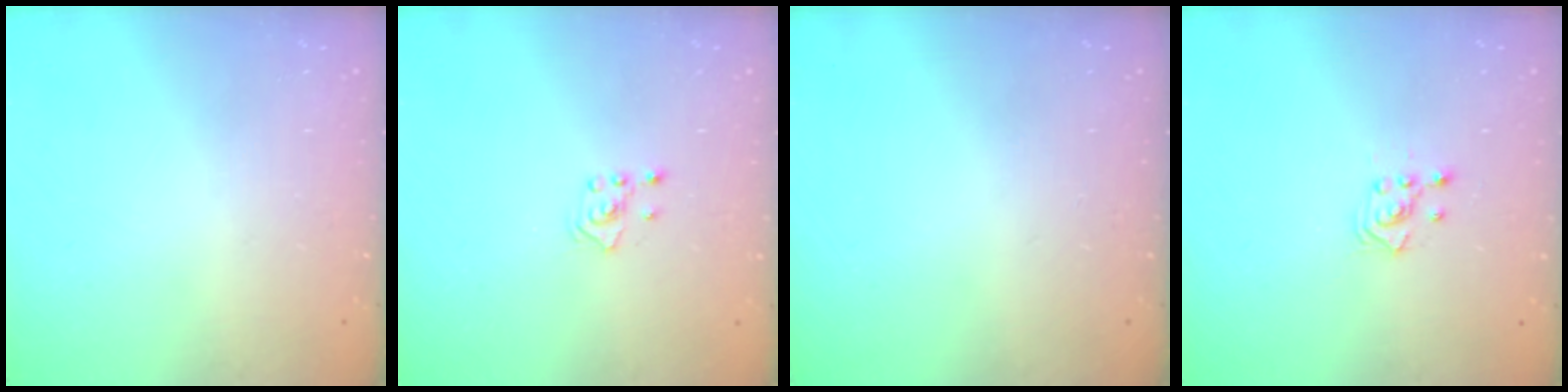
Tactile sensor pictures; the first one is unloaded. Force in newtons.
{"total": 2.4, "press": 2.2, "slide": 0.8}
{"total": 0.0}
{"total": 2.6, "press": 2.4, "slide": 1.0}